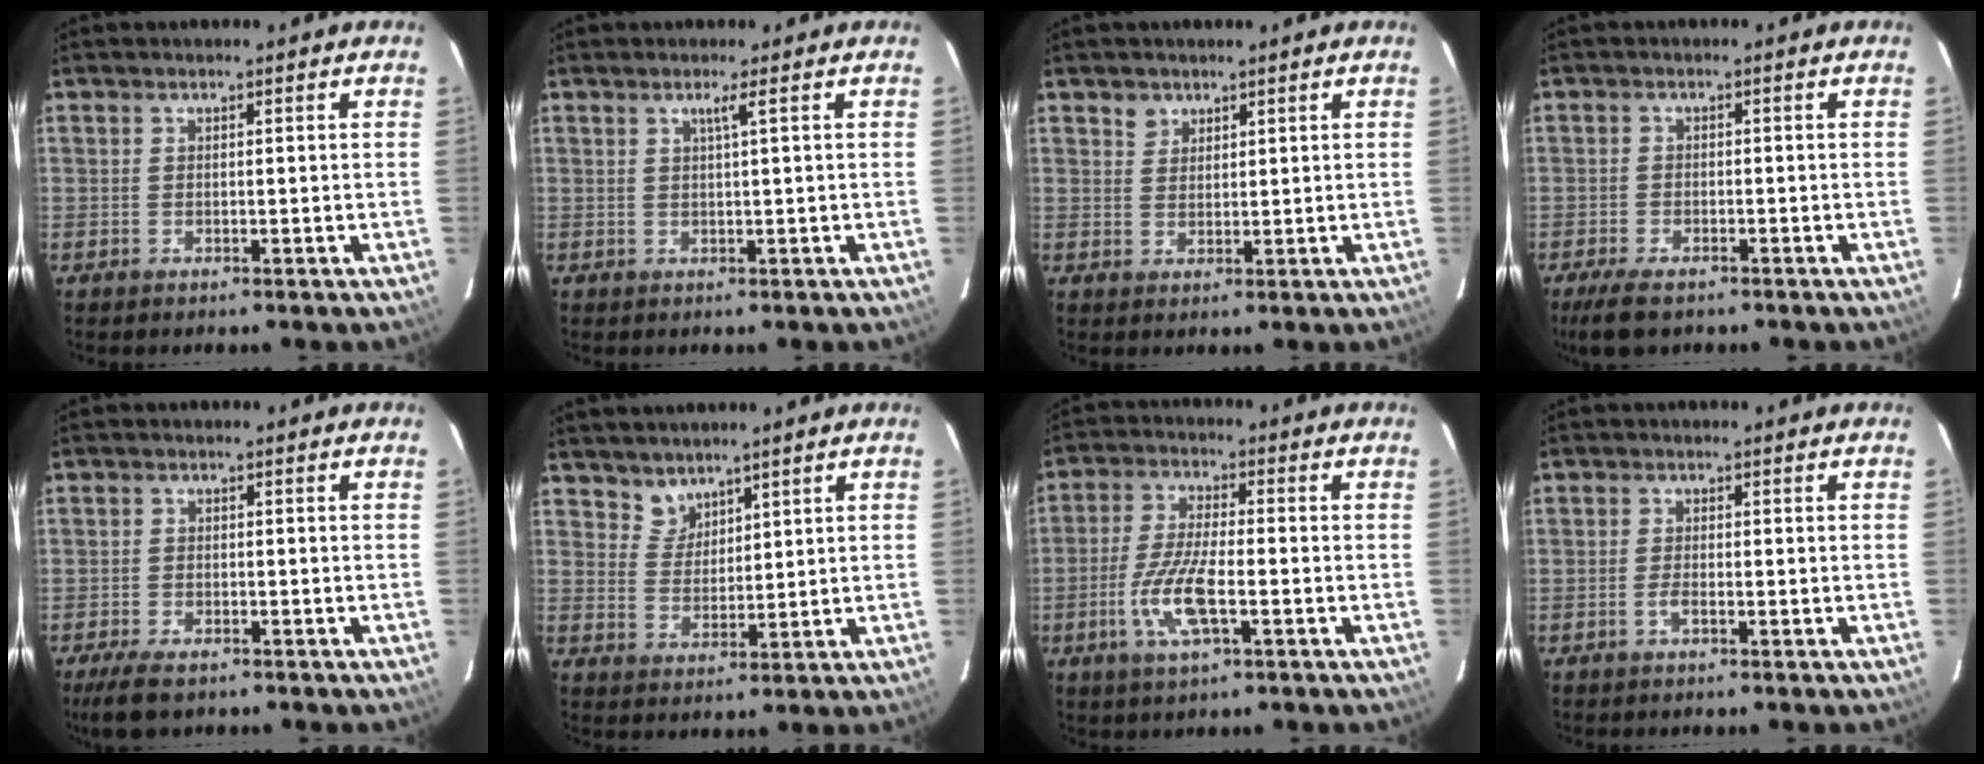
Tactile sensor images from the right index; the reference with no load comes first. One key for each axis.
{"total": 1.4, "fx": 0.6, "fy": -0.6, "fz": 1.2, "tx": -0.017, "ty": -0.003, "tz": 0.009}
{"total": 2.4, "fx": 1.6, "fy": 1.8, "fz": 0.2, "tx": 0.006, "ty": 0.010, "tz": 0.028}
{"total": 5.5, "fx": -4.1, "fy": 2.1, "fz": 3.1, "tx": -0.079, "ty": -0.015, "tz": -0.074}
{"total": 5.6, "fx": -4.2, "fy": 2.0, "fz": 3.1, "tx": -0.079, "ty": -0.015, "tz": -0.076}
{"total": 4.1, "fx": 3.4, "fy": 2.2, "fz": 0.0, "tx": 0.006, "ty": 0.006, "tz": 0.068}
{"total": 9.2, "fx": -3.4, "fy": 2.2, "fz": 8.3, "tx": -0.175, "ty": -0.006, "tz": -0.068}
{"total": 1.4, "fx": -0.9, "fy": 0.3, "fz": 1.1, "tx": -0.026, "ty": -0.001, "tz": -0.017}